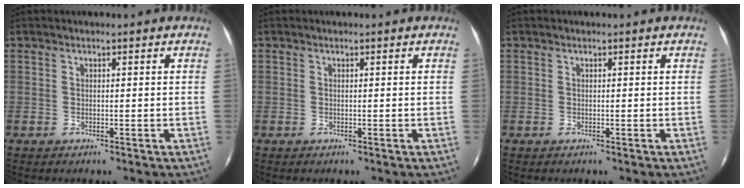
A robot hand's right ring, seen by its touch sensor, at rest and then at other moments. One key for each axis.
{"total": 0.0}
{"total": 0.0}